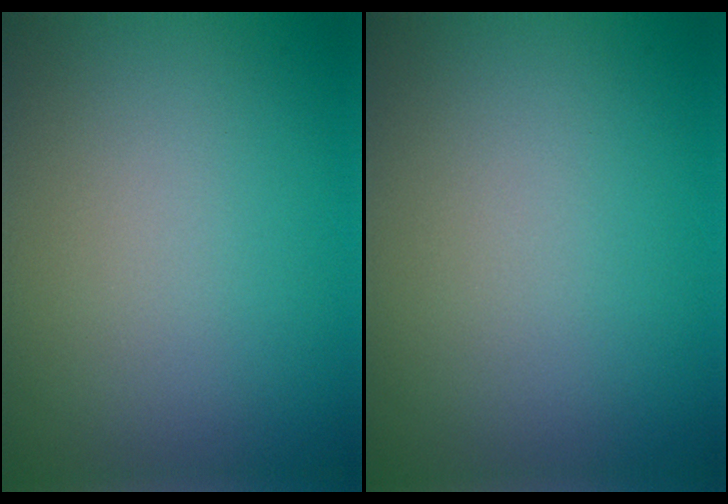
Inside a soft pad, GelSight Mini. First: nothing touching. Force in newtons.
{"total": 0.0}